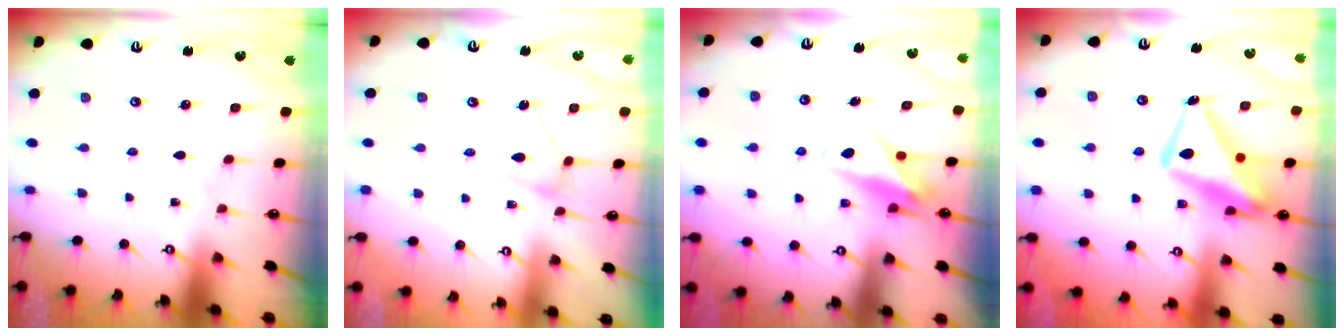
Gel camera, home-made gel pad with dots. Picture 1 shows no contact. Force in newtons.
{"total": 10.4, "press": 10.4, "slide": 0.4}
{"total": 9.1, "press": 9.1, "slide": 0.2}
{"total": 17.8, "press": 17.8, "slide": 1.6}